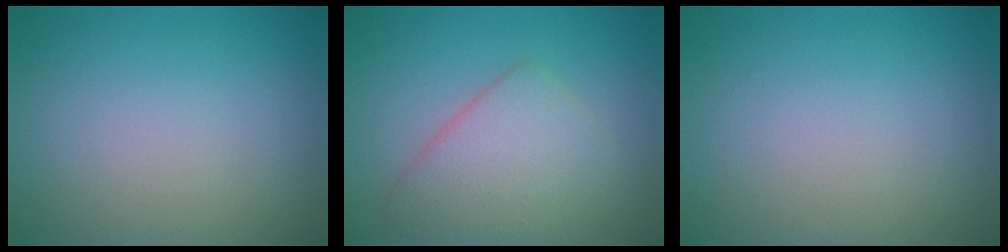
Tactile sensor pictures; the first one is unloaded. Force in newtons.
{"total": 4.4, "press": 4.4, "slide": 0.4}
{"total": 0.0}